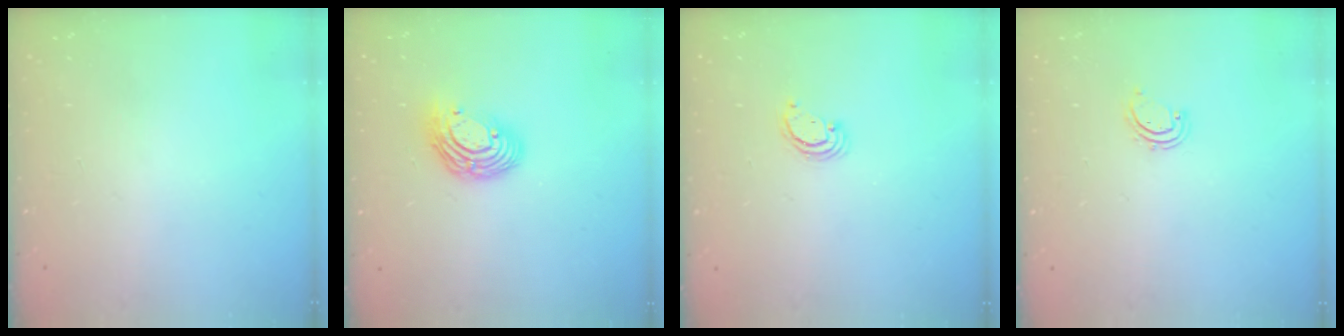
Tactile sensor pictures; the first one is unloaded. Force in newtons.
{"total": 10.9, "press": 10.9, "slide": 0.8}
{"total": 2.6, "press": 2.6, "slide": 0.3}
{"total": 2.9, "press": 2.9, "slide": 0.3}